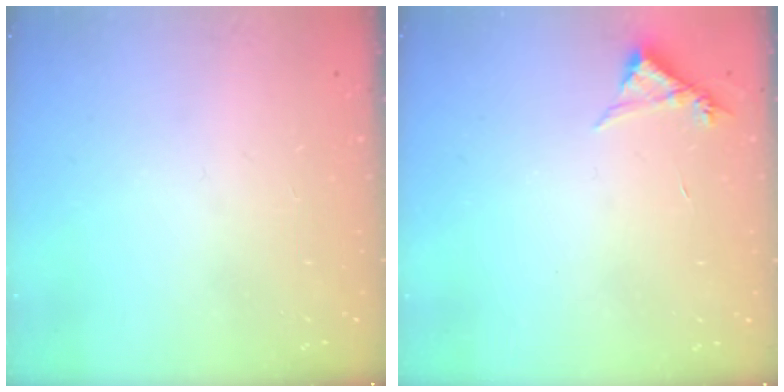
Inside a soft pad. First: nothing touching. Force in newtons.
{"total": 4.3, "press": 4.2, "slide": 0.4}